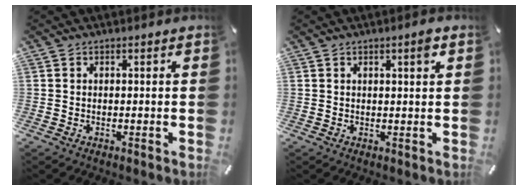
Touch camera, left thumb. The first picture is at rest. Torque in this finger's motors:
{"motor_torque": [0.07, -0.20, 0.05, 0.12, 0.02]}